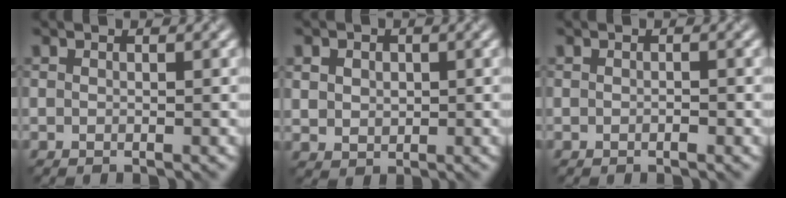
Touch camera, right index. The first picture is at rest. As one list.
[{"total": 2.5, "force": [0.8, 2.0, 1.2], "torque": [-0.029, 0.006, 0.018]}, {"total": 0.5, "force": [-0.2, 0.2, 0.4], "torque": [-0.007, 0.001, -0.003]}]